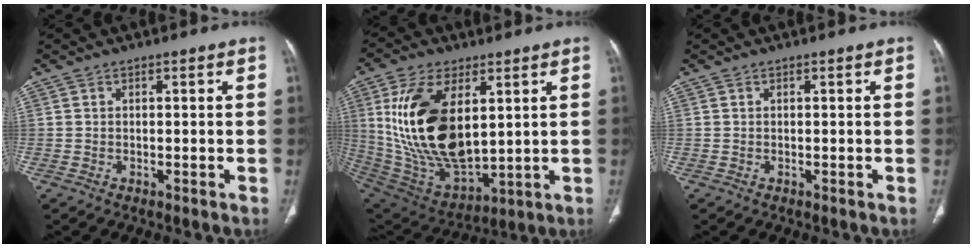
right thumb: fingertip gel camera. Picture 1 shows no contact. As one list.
[{"total": 22.4, "force": [5.0, 11.7, 18.5], "torque": [-0.349, -0.029, 0.109]}, {"total": 0.0}]